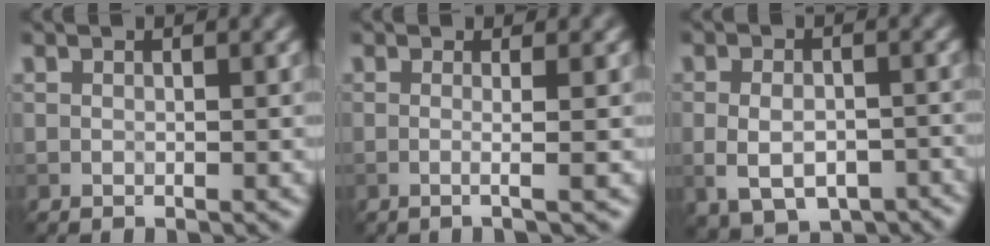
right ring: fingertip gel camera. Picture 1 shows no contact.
{"total": 2.9, "force": [0.4, 1.3, 2.5], "torque": [-0.016, 0.001, -0.029]}
{"total": 6.8, "force": [-2.6, 4.3, 4.6], "torque": [-0.075, -0.010, -0.031]}